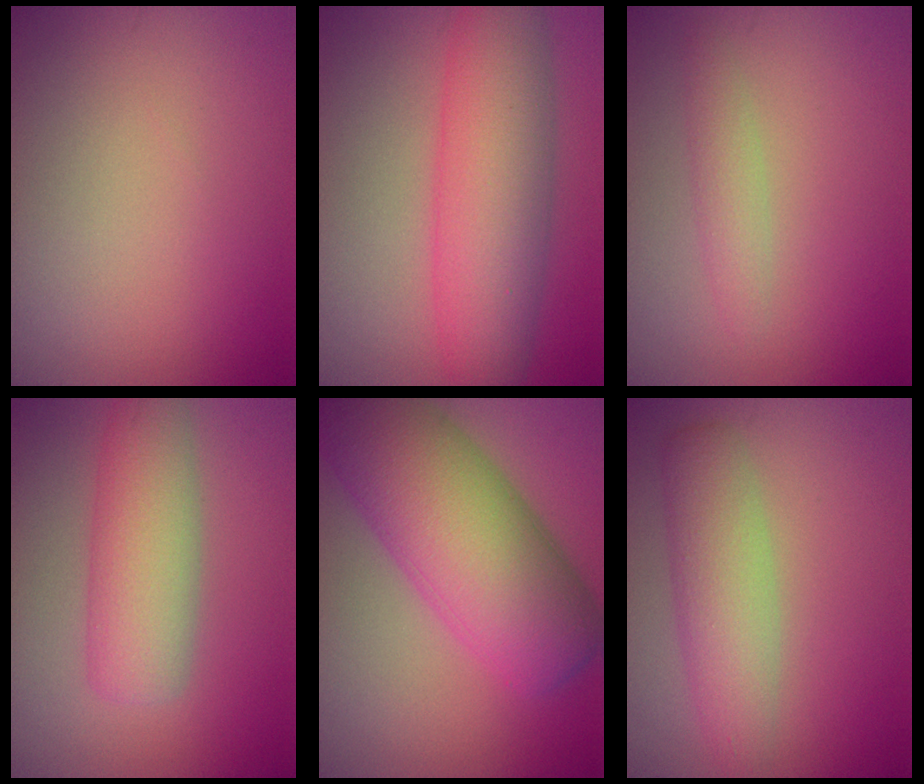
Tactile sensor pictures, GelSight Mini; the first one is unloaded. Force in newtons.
{"total": 8.2, "press": 8.2, "slide": 0.2}
{"total": 1.8, "press": 1.8, "slide": 0.1}
{"total": 5.6, "press": 5.6, "slide": 0.2}
{"total": 12.2, "press": 12.2, "slide": 0.6}
{"total": 4.4, "press": 4.4, "slide": 0.1}